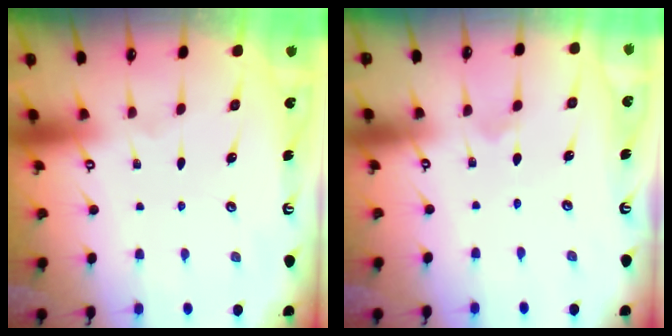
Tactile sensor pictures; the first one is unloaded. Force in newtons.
{"total": 1.3, "press": 1.3, "slide": 0.1}